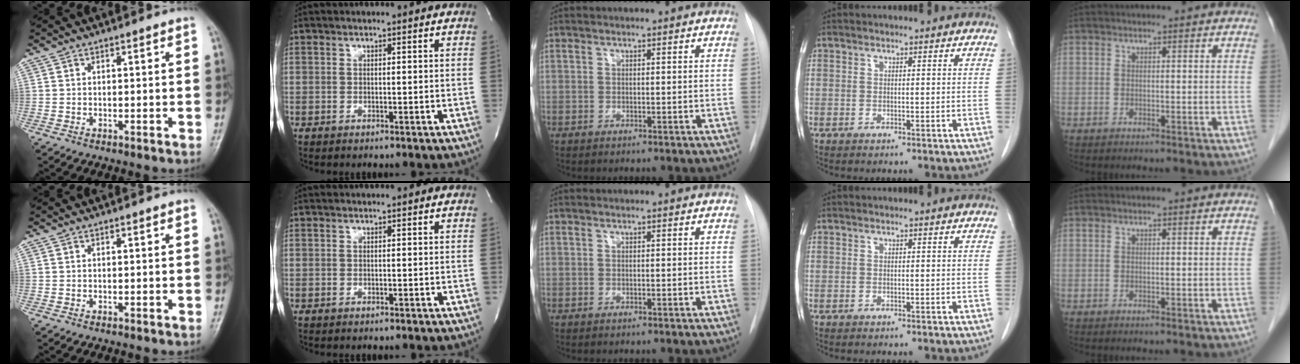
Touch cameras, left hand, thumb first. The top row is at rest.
{}